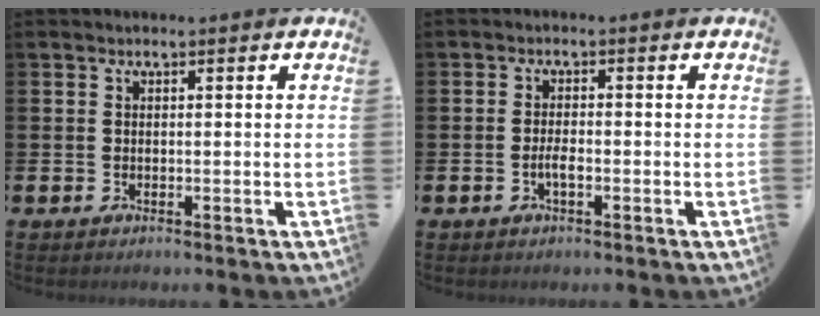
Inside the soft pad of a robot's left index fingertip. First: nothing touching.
{"total": 1.8, "force": [-0.7, 0.6, 1.6], "torque": [-0.027, 0.000, -0.014]}